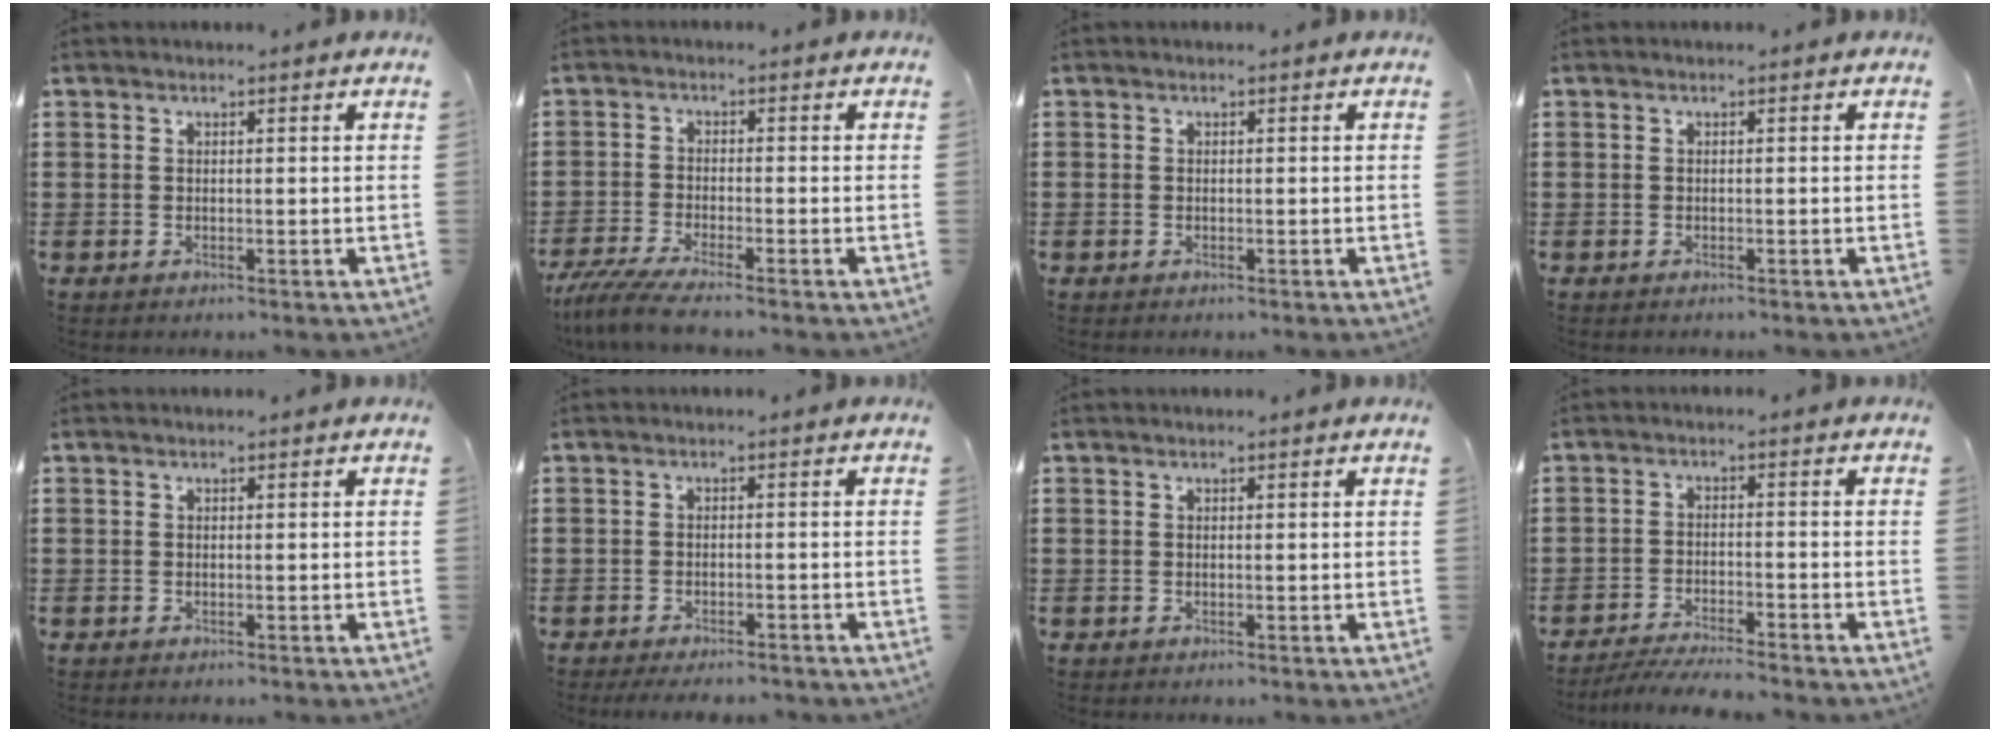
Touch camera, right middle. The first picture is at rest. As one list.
[{"total": 4.0, "force": [-3.4, -0.4, 2.0], "torque": [-0.058, -0.021, -0.070]}, {"total": 0.0}, {"total": 0.0}, {"total": 0.0}, {"total": 1.9, "force": [-1.8, 0.0, 0.5], "torque": [-0.013, -0.004, -0.033]}, {"total": 0.0}, {"total": 4.3, "force": [-4.1, -0.1, 1.2], "torque": [-0.028, -0.008, -0.083]}]